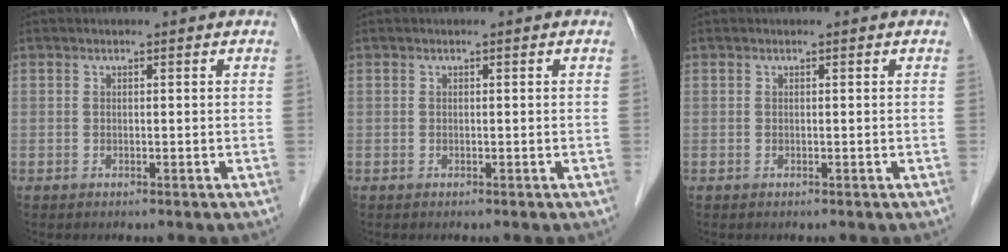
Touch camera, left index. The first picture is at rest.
{"total": 0.0}
{"total": 0.0}